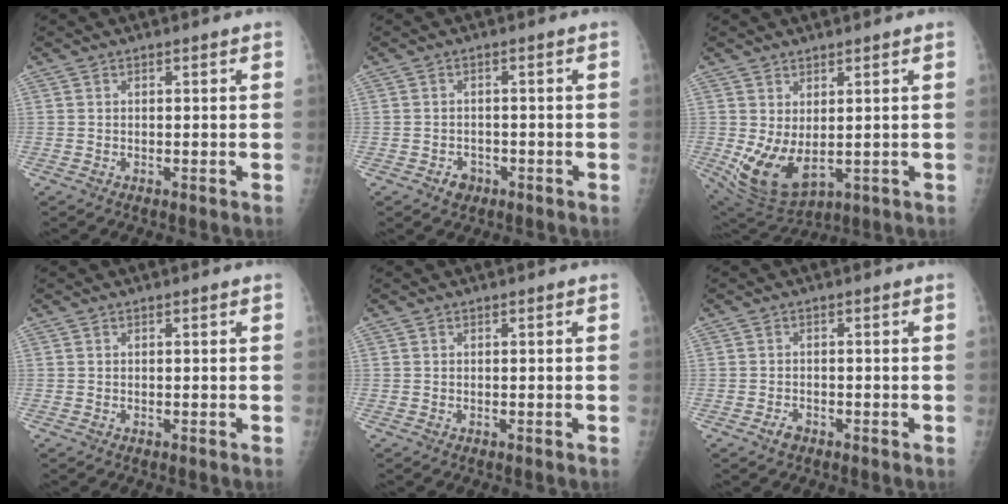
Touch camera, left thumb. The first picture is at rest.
{"total": 2.0, "force": [-1.0, 1.7, 0.6], "torque": [0.000, 0.007, -0.011]}
{"total": 9.7, "force": [0.8, 5.1, 8.3], "torque": [-0.144, -0.022, 0.041]}
{"total": 0.0}
{"total": 0.0}
{"total": 1.5, "force": [-0.9, 0.9, 0.8], "torque": [-0.018, 0.004, -0.014]}